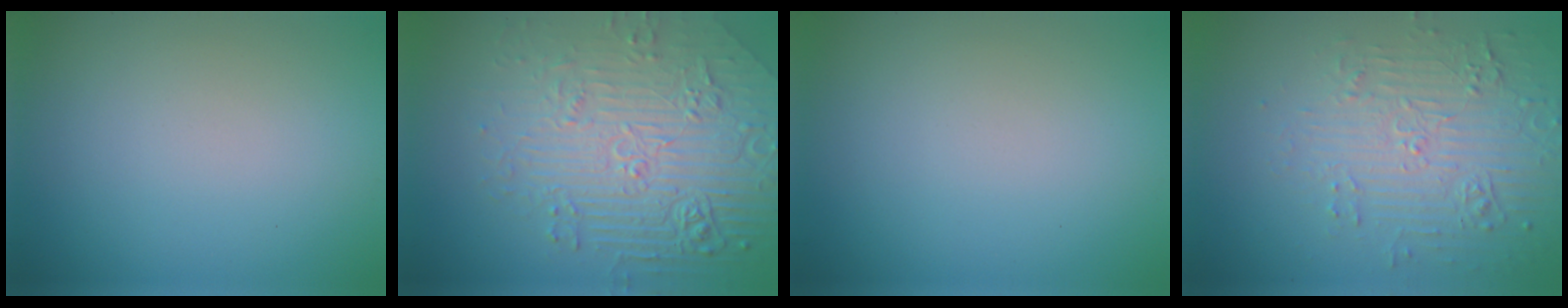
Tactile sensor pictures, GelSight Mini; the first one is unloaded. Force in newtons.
{"total": 8.9, "press": 6.1, "slide": 6.5}
{"total": 0.0}
{"total": 5.2, "press": 3.7, "slide": 3.7}